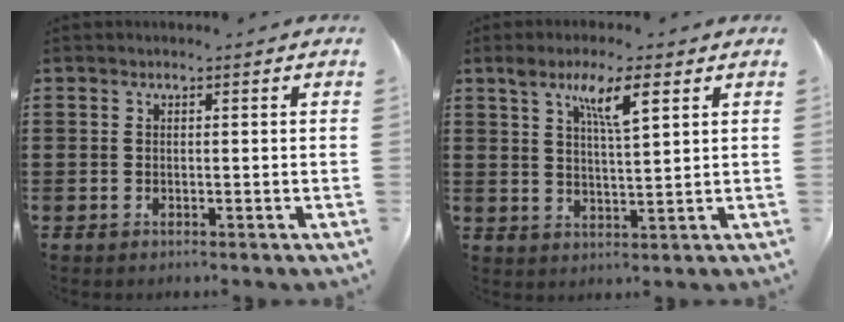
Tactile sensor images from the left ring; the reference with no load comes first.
{"total": 6.1, "force": [3.2, 0.9, 5.1], "torque": [-0.100, 0.006, 0.050]}